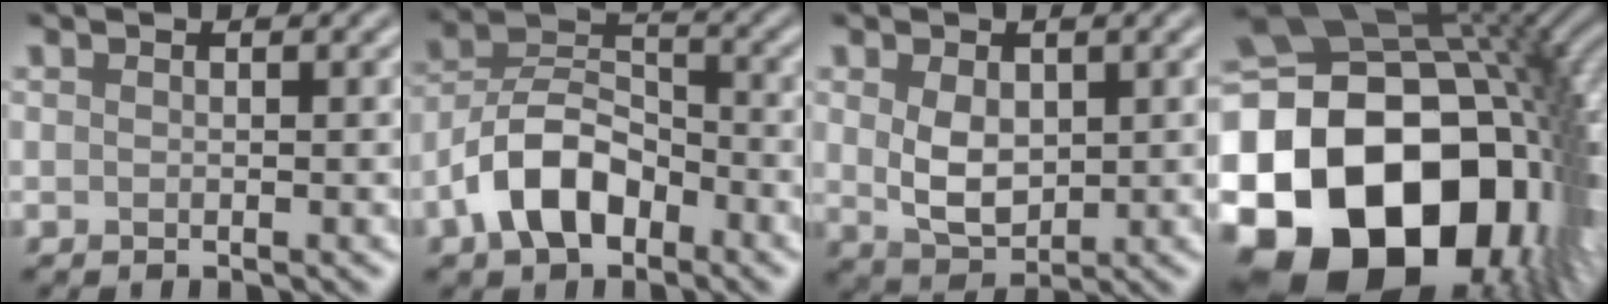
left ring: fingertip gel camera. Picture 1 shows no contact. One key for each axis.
{"total": 6.6, "fx": -3.5, "fy": 3.8, "fz": 4.2, "tx": -0.072, "ty": 0.009, "tz": -0.074}
{"total": 3.9, "fx": 0.5, "fy": 2.6, "fz": 2.9, "tx": -0.065, "ty": -0.003, "tz": 0.016}
{"total": 24.5, "fx": -7.1, "fy": 18.7, "fz": 14.2, "tx": -0.240, "ty": -0.043, "tz": -0.149}